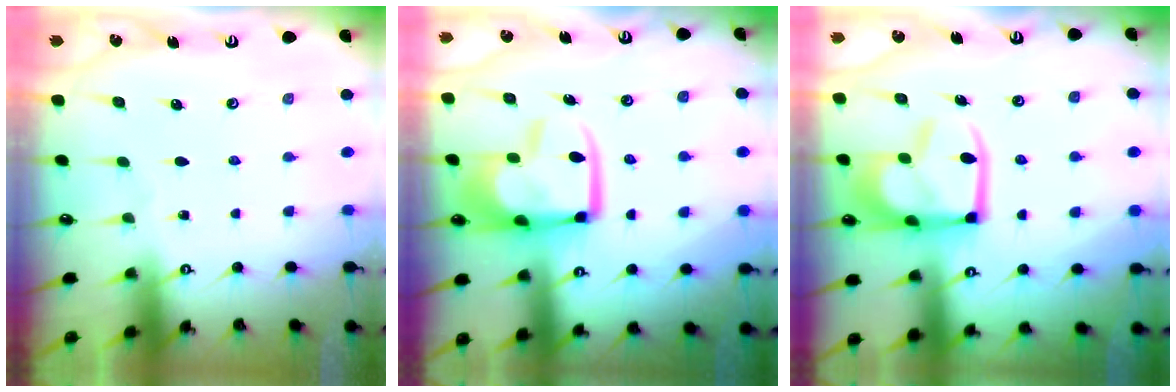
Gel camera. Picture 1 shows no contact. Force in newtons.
{"total": 12.3, "press": 12.2, "slide": 1.5}
{"total": 14.0, "press": 13.9, "slide": 1.9}